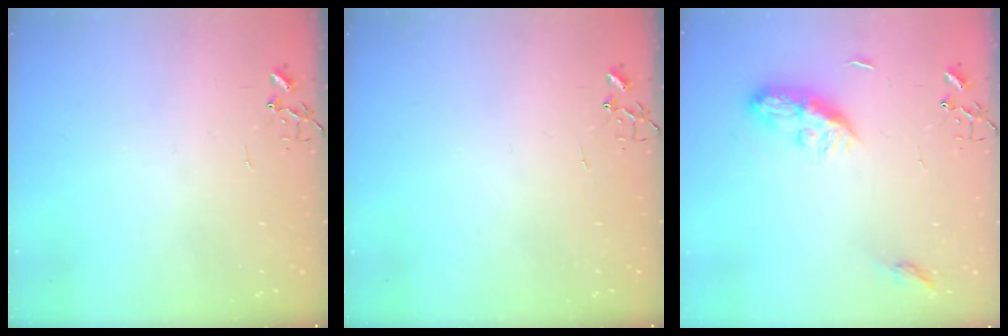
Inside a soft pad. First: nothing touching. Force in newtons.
{"total": 0.0}
{"total": 9.4, "press": 9.4, "slide": 0.1}